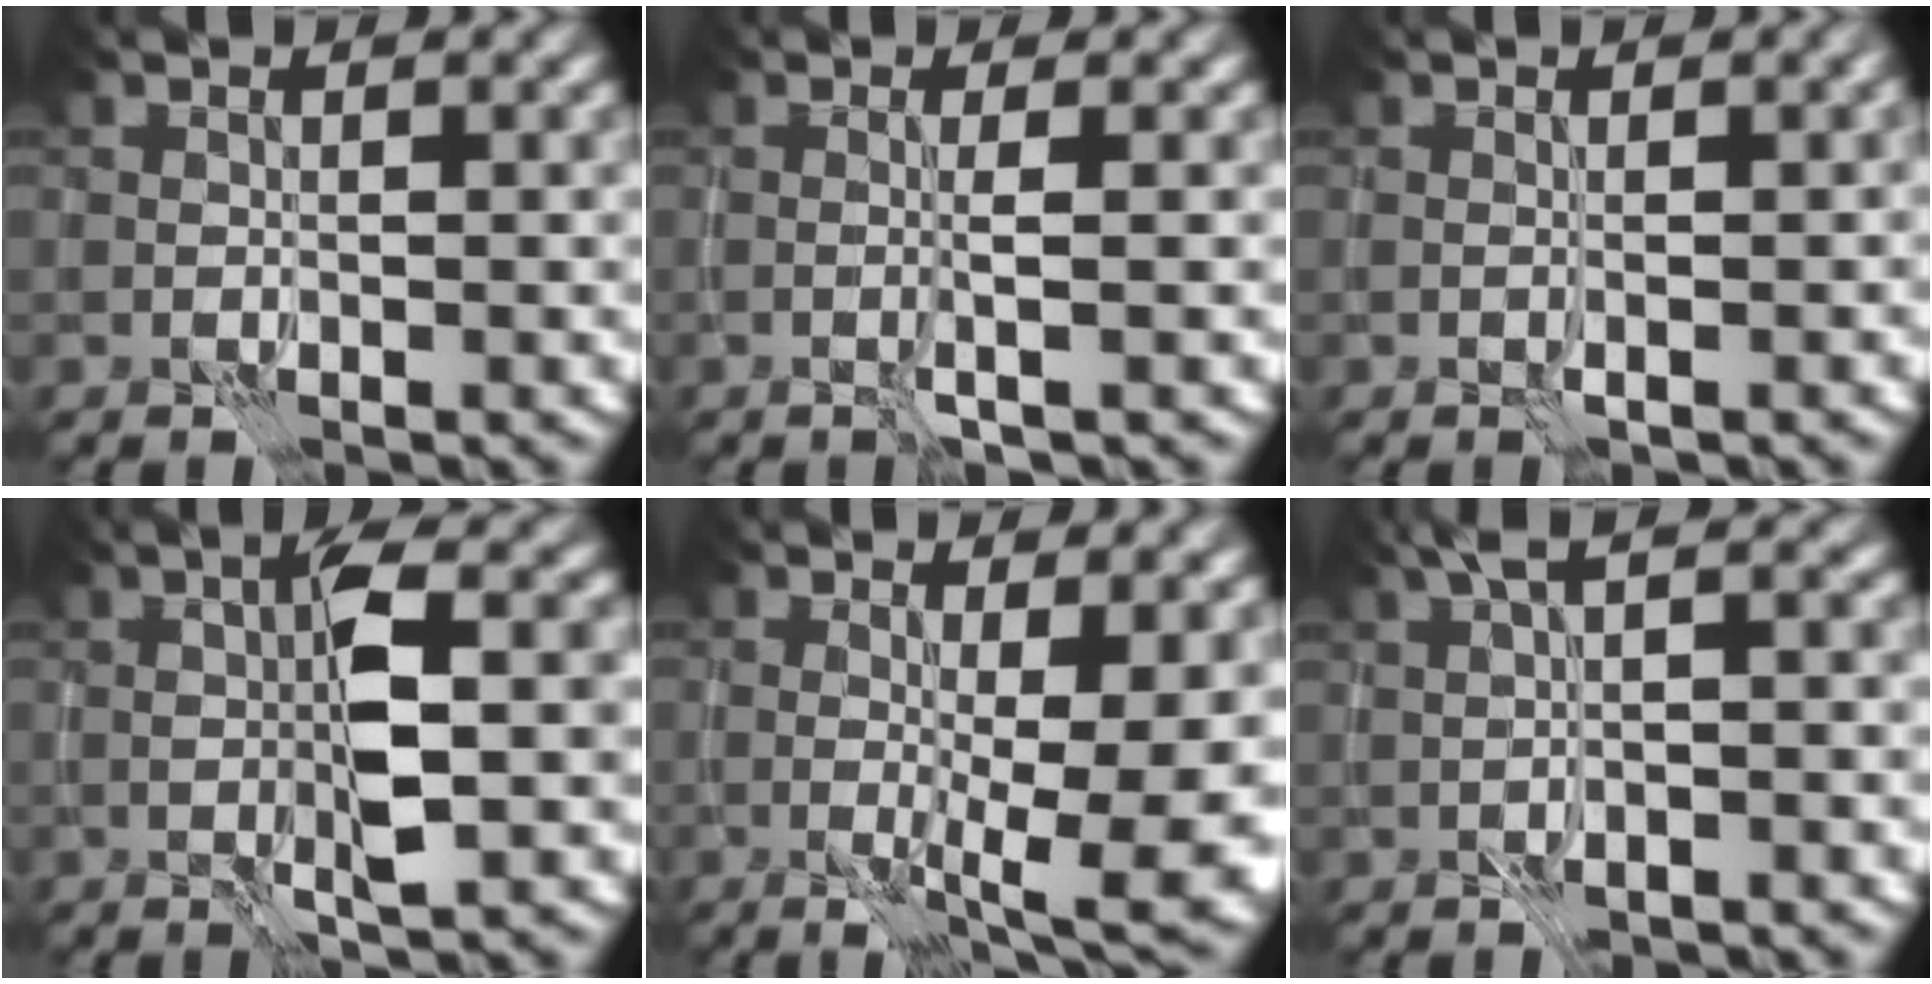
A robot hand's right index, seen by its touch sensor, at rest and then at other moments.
{"total": 1.5, "force": [-0.1, 0.0, 1.5], "torque": [-0.028, -0.002, -0.007]}
{"total": 1.0, "force": [-0.3, -0.1, 1.0], "torque": [-0.016, 0.000, -0.006]}
{"total": 4.9, "force": [0.3, 1.2, 4.7], "torque": [-0.092, 0.003, 0.004]}
{"total": 8.0, "force": [-0.6, 1.8, 7.7], "torque": [-0.116, -0.019, 0.000]}
{"total": 2.8, "force": [0.4, 0.4, 2.8], "torque": [-0.053, 0.011, 0.004]}